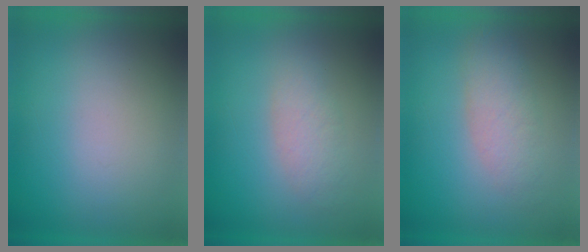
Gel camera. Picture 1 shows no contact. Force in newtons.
{"total": 2.7}
{"total": 2.9}